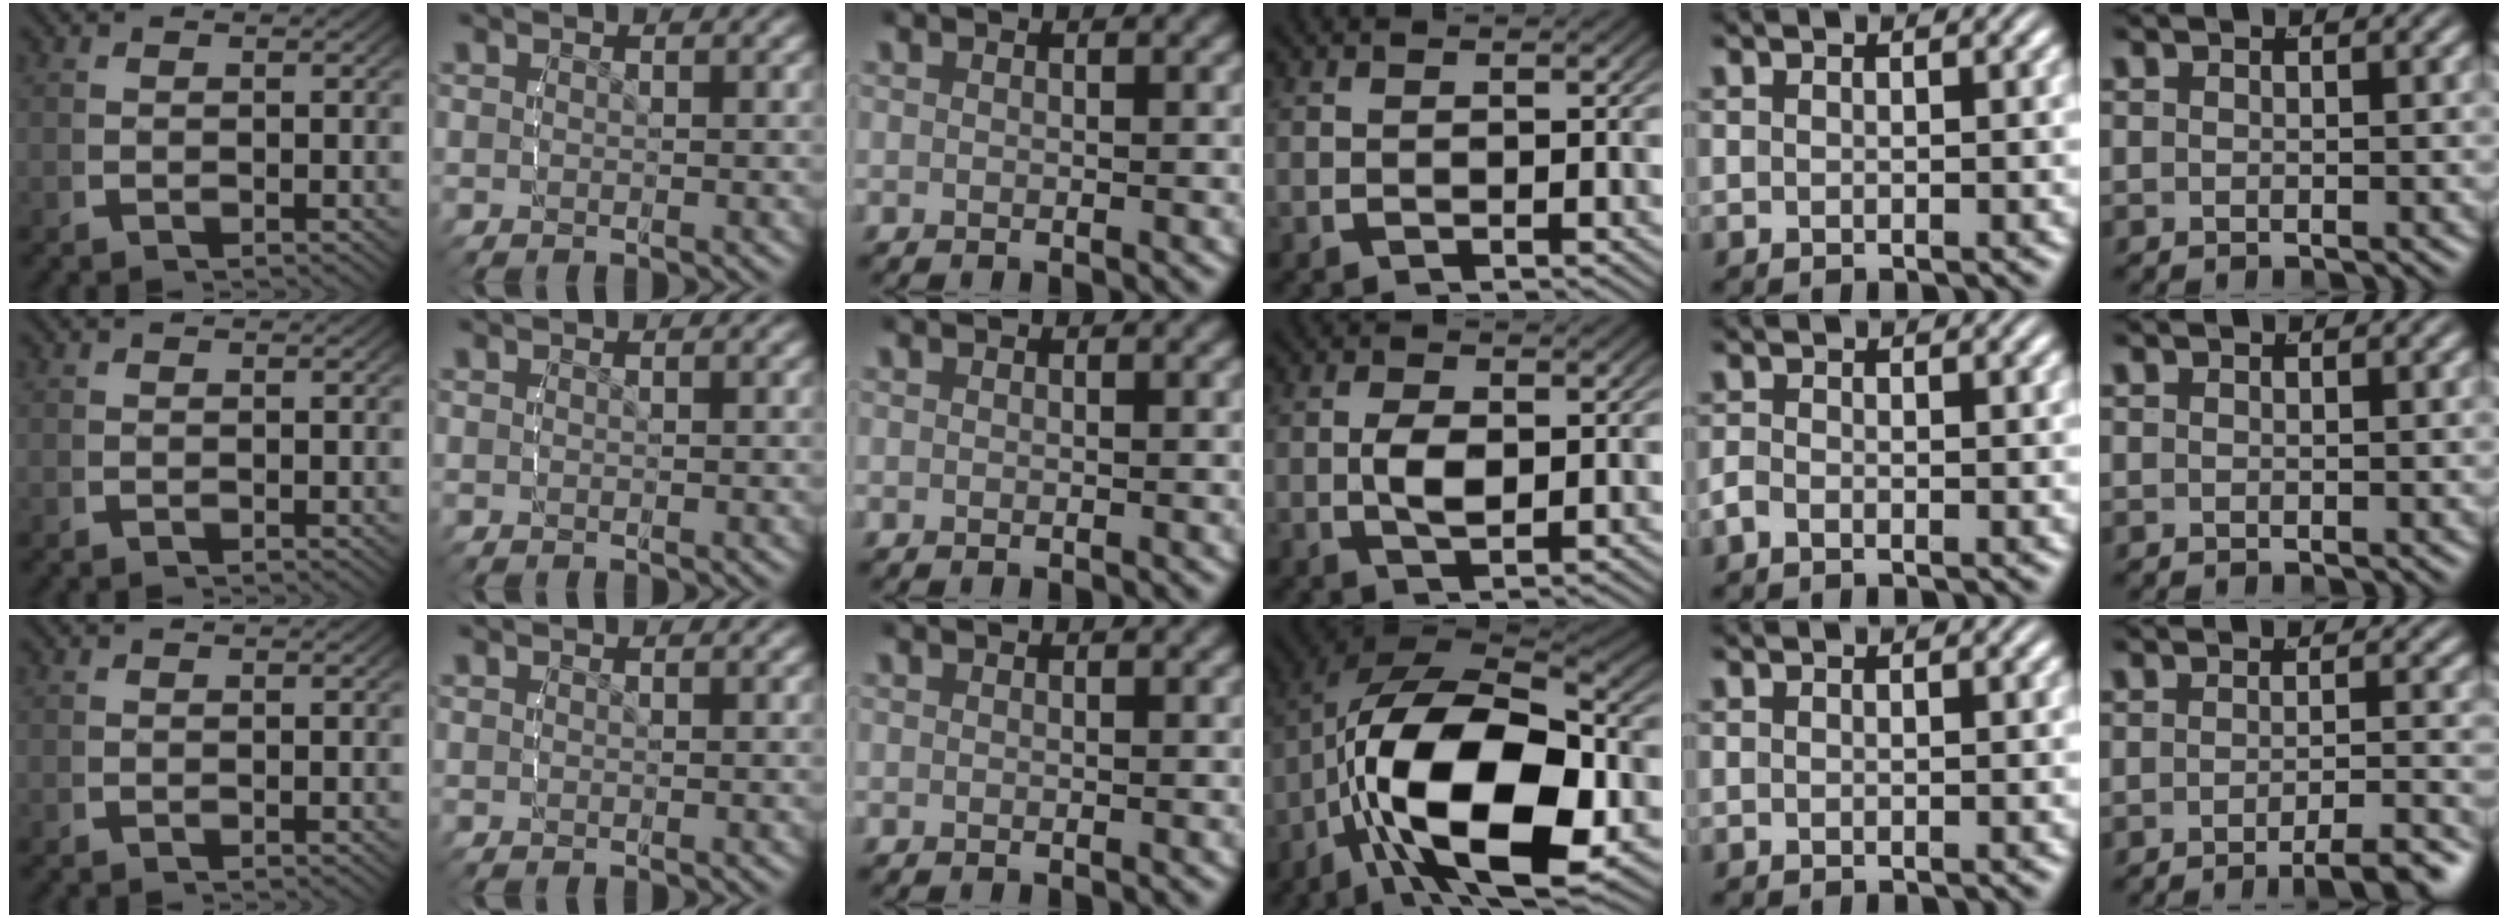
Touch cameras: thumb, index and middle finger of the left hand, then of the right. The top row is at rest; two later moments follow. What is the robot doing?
{"motion": "lift_and_place", "object": "glue stick"}